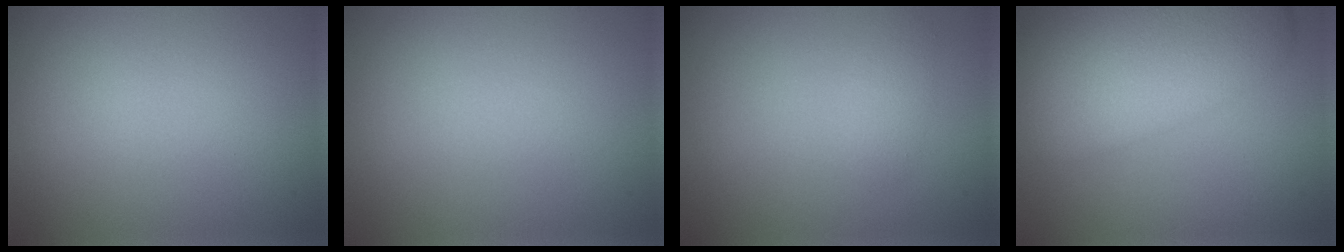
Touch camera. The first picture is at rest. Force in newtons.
{"total": 0.0}
{"total": 0.9, "press": 0.9, "slide": 0.0}
{"total": 11.3, "press": 11.3, "slide": 0.8}